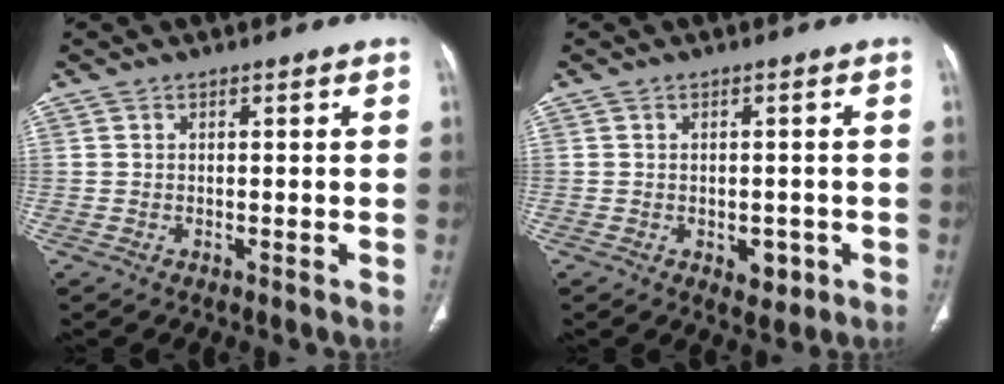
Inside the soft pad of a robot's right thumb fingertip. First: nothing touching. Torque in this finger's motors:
{"motor_torque": [0.21, -0.03, 0.06, -0.37, -0.01]}